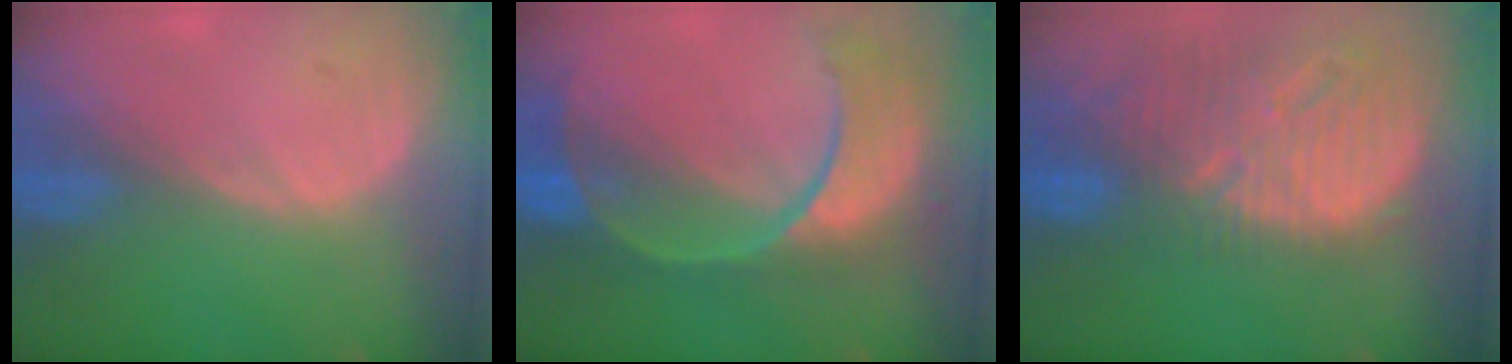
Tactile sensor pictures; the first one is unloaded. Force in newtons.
{"total": 11.2, "press": 9.3, "slide": 6.1}
{"total": 13.3, "press": 11.5, "slide": 6.7}